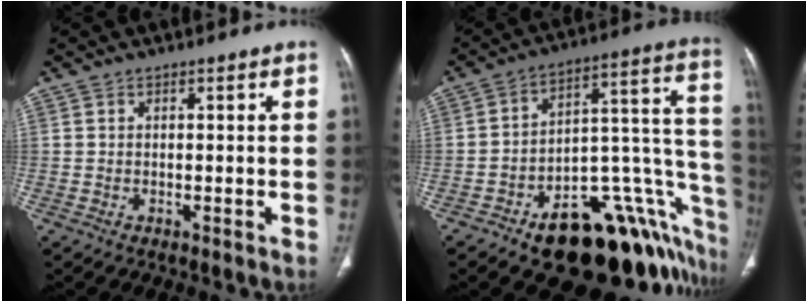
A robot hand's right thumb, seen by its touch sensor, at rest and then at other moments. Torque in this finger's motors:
{"motor_torque": [2.71, 0.91, 1.07, -1.39, 0.35]}